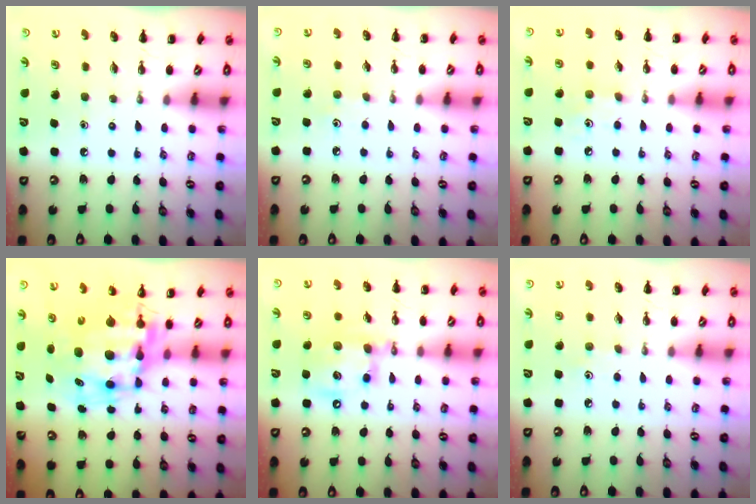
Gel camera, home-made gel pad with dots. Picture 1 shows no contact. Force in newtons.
{"total": 2.8, "press": 2.7, "slide": 0.8}
{"total": 5.5, "press": 5.2, "slide": 1.7}
{"total": 10.7, "press": 10.3, "slide": 2.7}
{"total": 14.6, "press": 14.4, "slide": 2.4}
{"total": 2.8, "press": 2.7, "slide": 0.8}